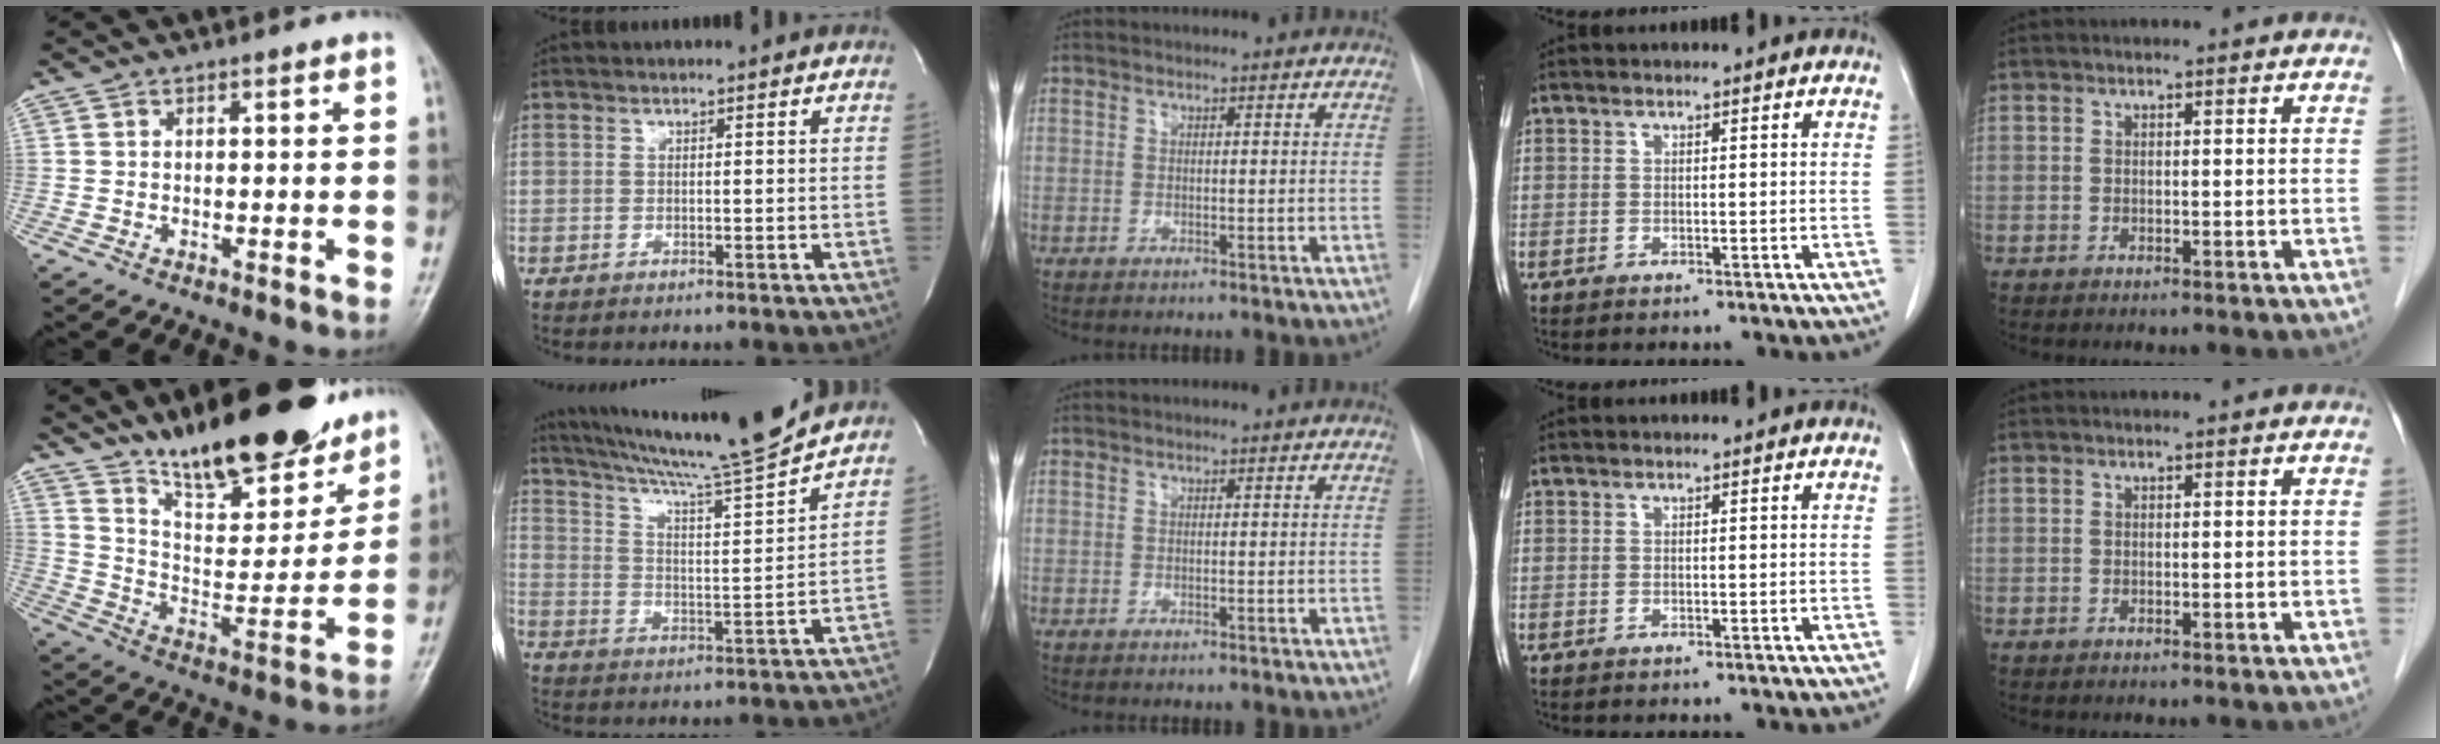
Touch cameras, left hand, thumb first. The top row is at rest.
{"thumb": {"total": 23.0, "force": [17.1, 7.6, 13.2], "torque": [-0.153, -0.088, 0.277]}, "index": {"total": 17.2, "force": [15.5, -1.8, 7.2], "torque": [-0.127, -0.028, 0.240]}}